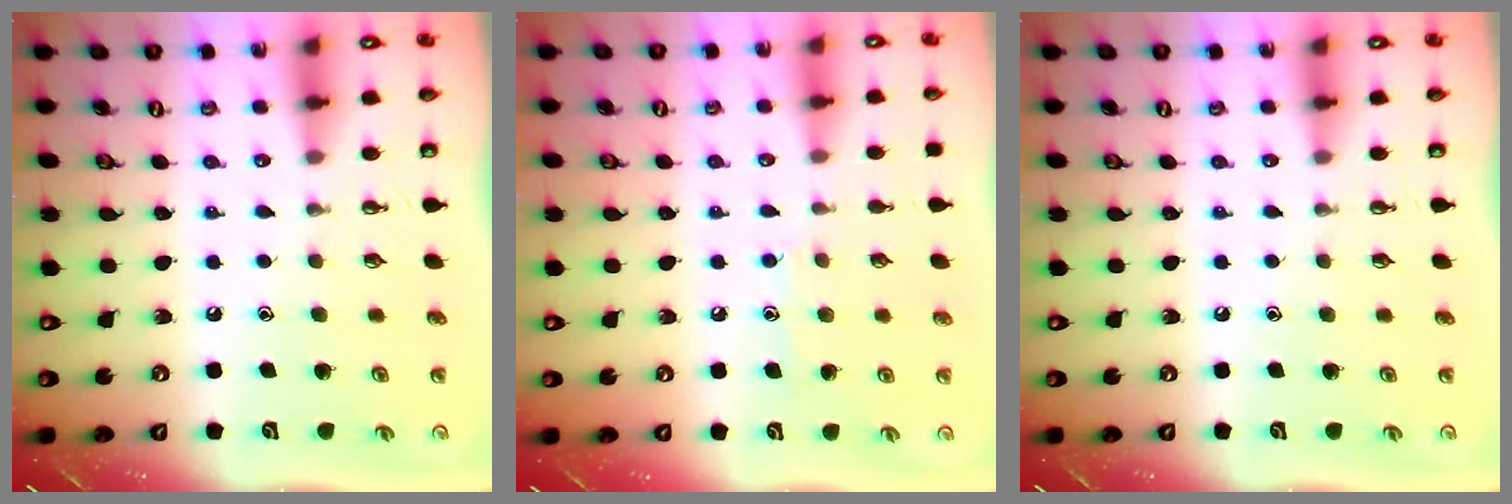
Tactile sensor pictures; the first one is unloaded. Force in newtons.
{"total": 6.9, "press": 6.8, "slide": 0.9}
{"total": 0.0}